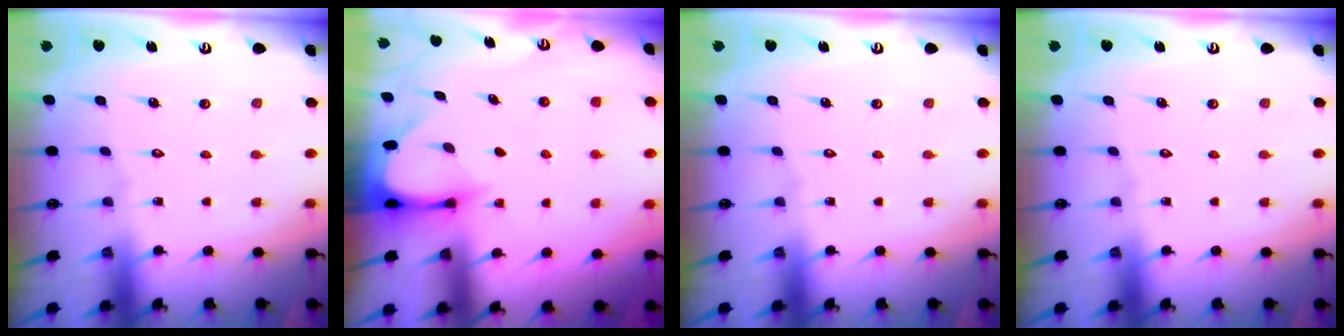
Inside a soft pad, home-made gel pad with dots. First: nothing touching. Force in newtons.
{"total": 3.4, "press": 3.4, "slide": 0.3}
{"total": 0.0}
{"total": 0.0}